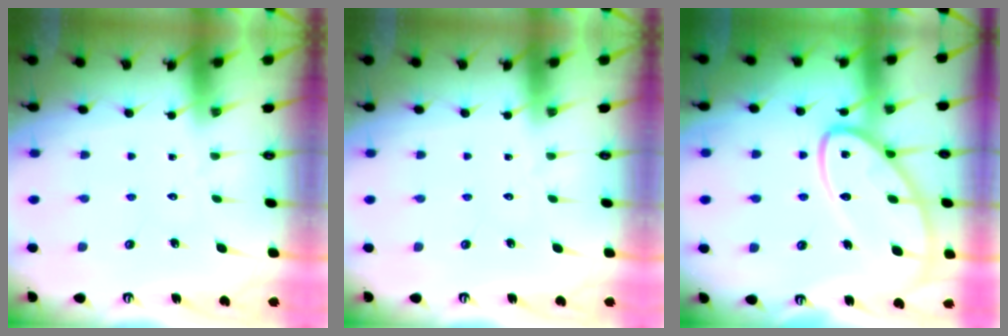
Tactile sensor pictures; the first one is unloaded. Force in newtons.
{"total": 0.0}
{"total": 16.2, "press": 16.2, "slide": 1.4}